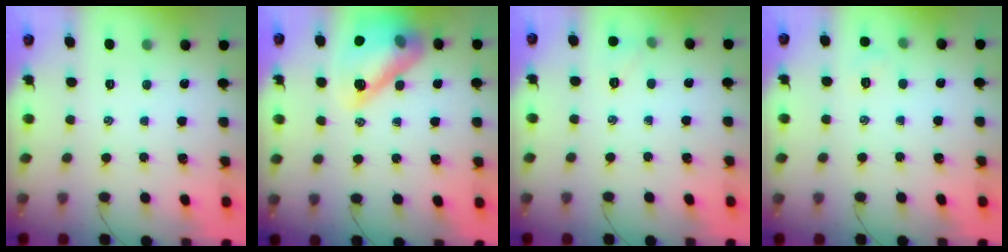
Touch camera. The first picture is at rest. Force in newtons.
{"total": 18.1, "press": 17.7, "slide": 3.8}
{"total": 4.8, "press": 4.6, "slide": 1.4}
{"total": 3.5, "press": 3.3, "slide": 1.0}